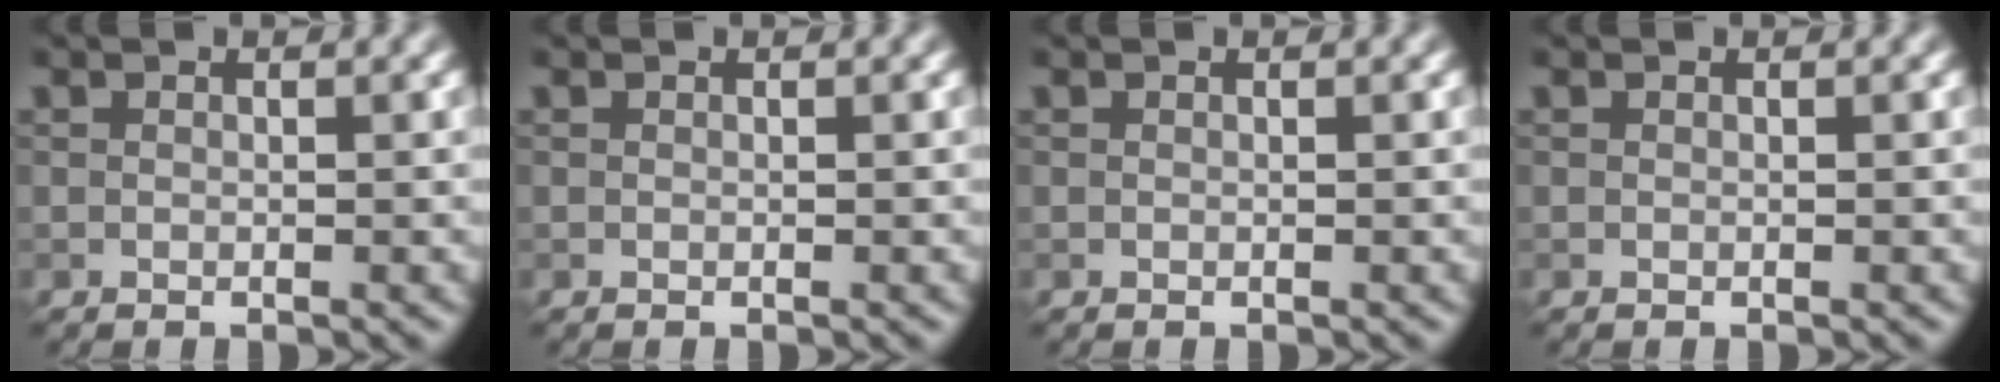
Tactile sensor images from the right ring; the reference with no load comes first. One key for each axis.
{"total": 0.0}
{"total": 0.0}
{"total": 0.0}